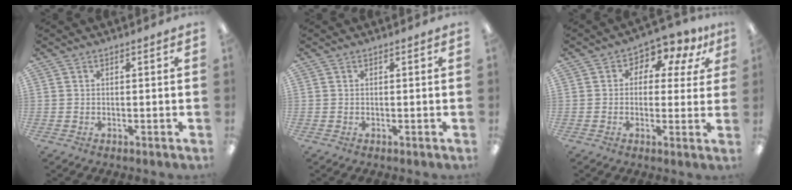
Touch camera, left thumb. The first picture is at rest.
{"total": 0.0}
{"total": 5.5, "force": [2.6, 3.8, 2.9], "torque": [-0.034, -0.019, 0.040]}